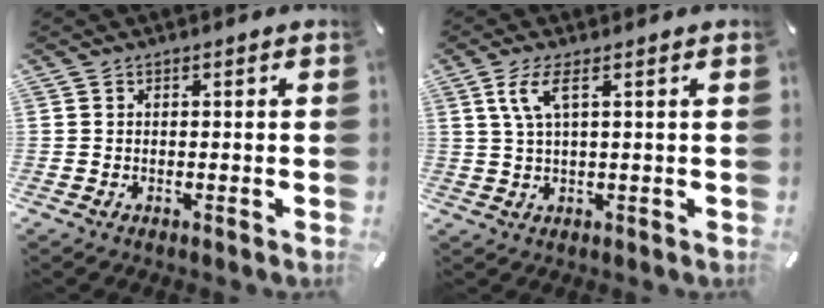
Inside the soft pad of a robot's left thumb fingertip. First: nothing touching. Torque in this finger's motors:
{"motor_torque": [0.93, 1.19, 0.67, -0.62, 0.33]}